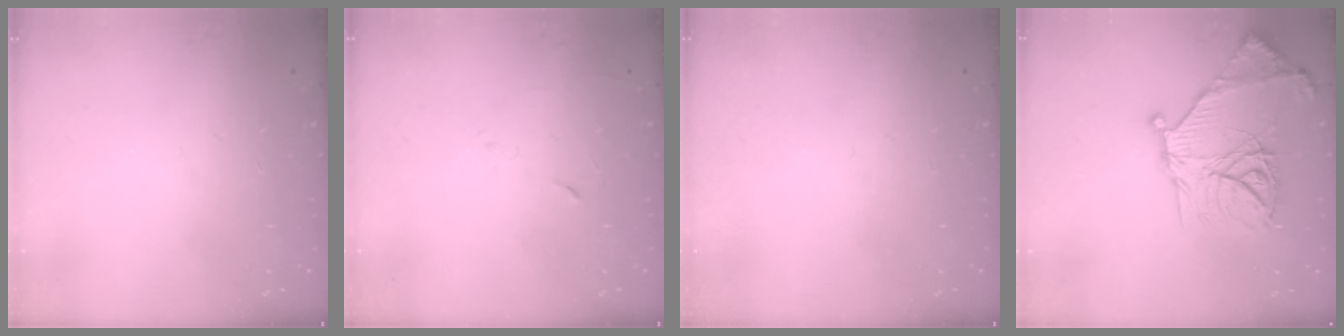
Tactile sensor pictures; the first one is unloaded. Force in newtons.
{"total": 3.9, "press": 3.8, "slide": 0.8}
{"total": 0.0}
{"total": 22.5, "press": 22.4, "slide": 2.2}